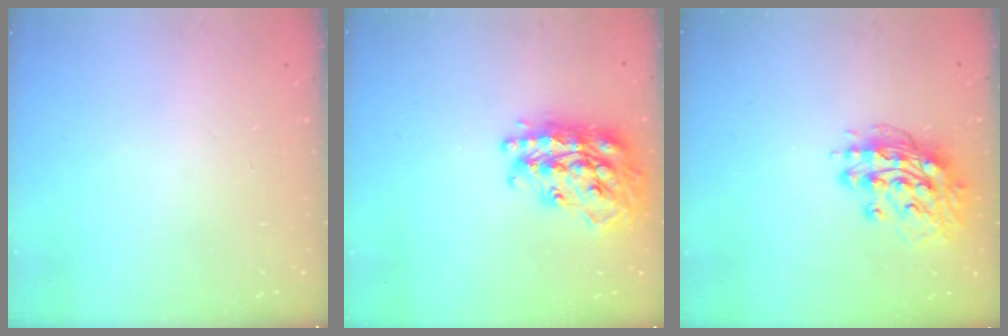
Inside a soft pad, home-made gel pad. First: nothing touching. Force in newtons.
{"total": 25.6, "press": 25.5, "slide": 2.2}
{"total": 13.5, "press": 13.4, "slide": 1.3}